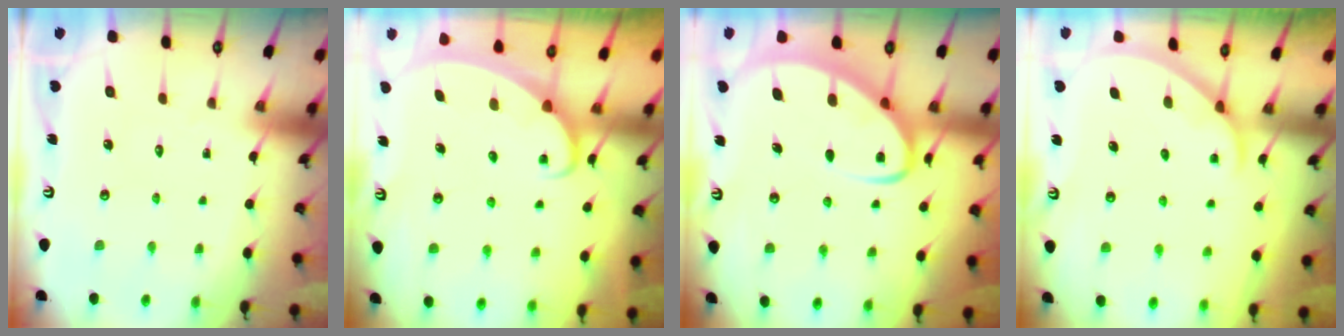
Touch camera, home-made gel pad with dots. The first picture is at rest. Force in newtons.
{"total": 2.4, "press": 2.4, "slide": 0.3}
{"total": 6.7, "press": 6.7, "slide": 0.8}
{"total": 1.9, "press": 1.9, "slide": 0.2}